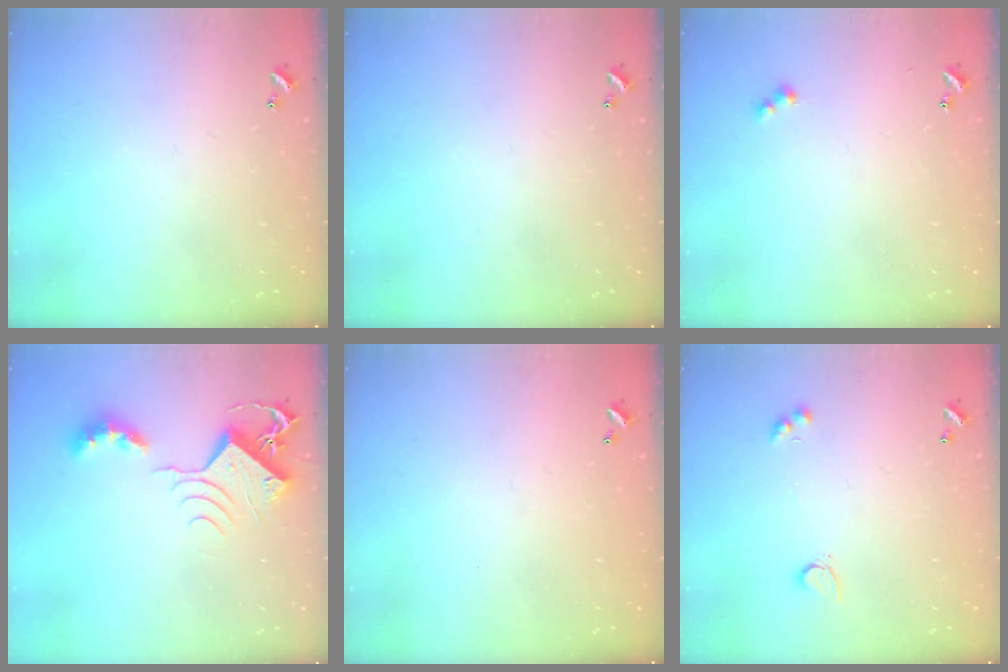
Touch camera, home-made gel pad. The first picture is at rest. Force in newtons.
{"total": 0.0}
{"total": 2.4, "press": 2.4, "slide": 0.5}
{"total": 9.1, "press": 9.1, "slide": 1.2}
{"total": 2.9, "press": 2.9, "slide": 0.1}
{"total": 2.9, "press": 2.6, "slide": 1.3}